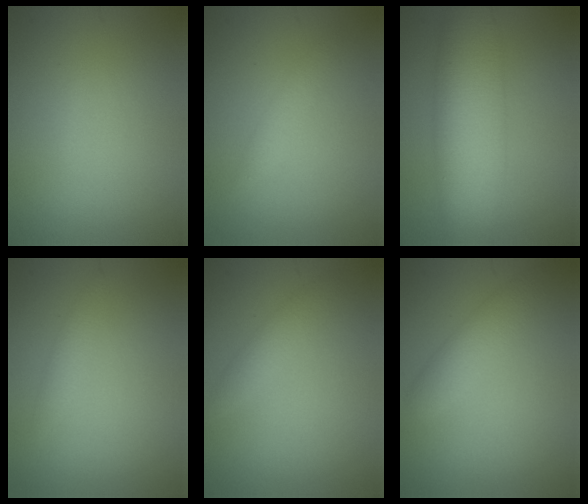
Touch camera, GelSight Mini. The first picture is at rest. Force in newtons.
{"total": 1.3, "press": 1.3, "slide": 0.0}
{"total": 8.5, "press": 8.5, "slide": 0.2}
{"total": 1.2, "press": 1.2, "slide": 0.0}
{"total": 1.5, "press": 1.5, "slide": 0.1}
{"total": 2.5, "press": 2.5, "slide": 0.1}